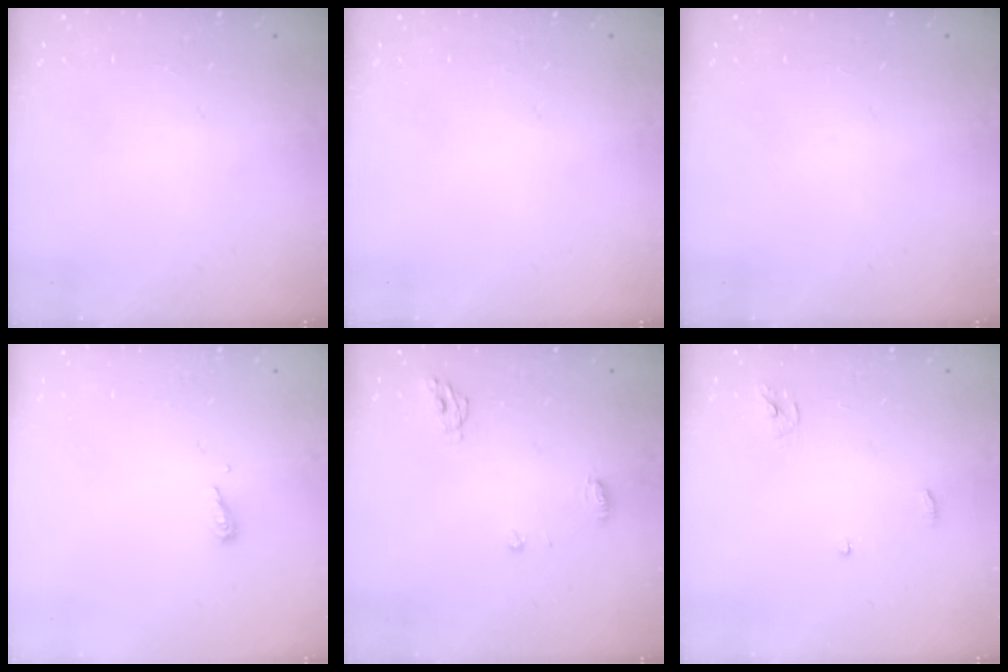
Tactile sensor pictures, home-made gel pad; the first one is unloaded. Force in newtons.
{"total": 0.0}
{"total": 0.0}
{"total": 4.7, "press": 4.6, "slide": 0.4}
{"total": 6.0, "press": 6.0, "slide": 0.7}
{"total": 3.8, "press": 3.8, "slide": 0.4}